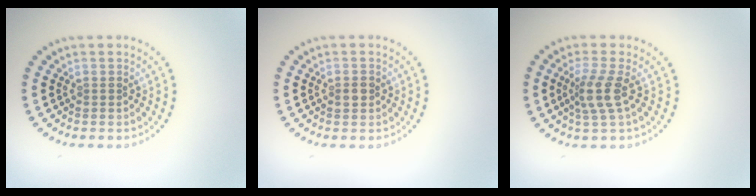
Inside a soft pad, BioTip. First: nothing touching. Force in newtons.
{"total": 1.1, "press": 1.1, "slide": 0.2}
{"total": 2.8, "press": 2.1, "slide": 1.8}